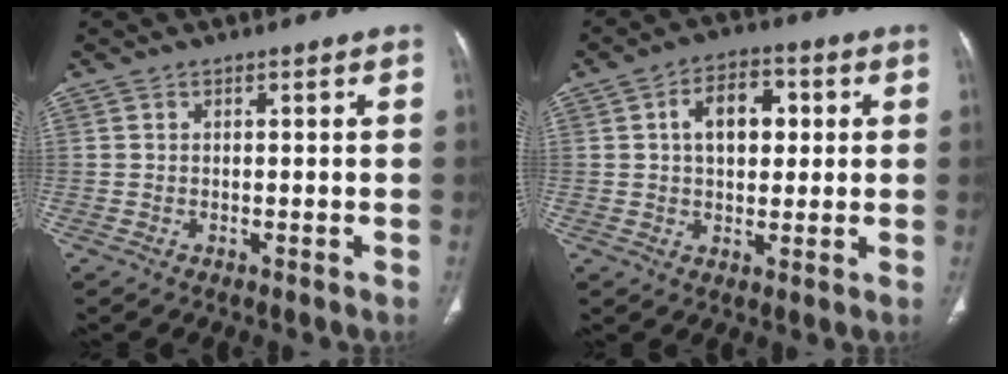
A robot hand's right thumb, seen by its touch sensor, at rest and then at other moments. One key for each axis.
{"total": 8.9, "fx": 1.8, "fy": 5.7, "fz": 6.5, "tx": -0.078, "ty": 0.010, "tz": 0.025}